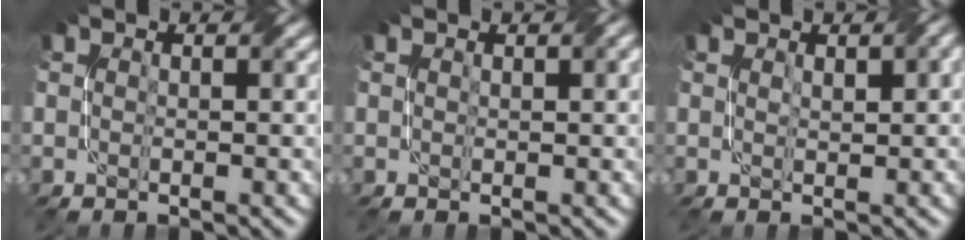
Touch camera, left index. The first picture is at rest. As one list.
[{"total": 1.0, "force": [0.5, 0.2, 0.8], "torque": [-0.009, 0.001, 0.010]}, {"total": 1.9, "force": [0.9, 0.5, 1.6], "torque": [-0.023, -0.001, 0.019]}]